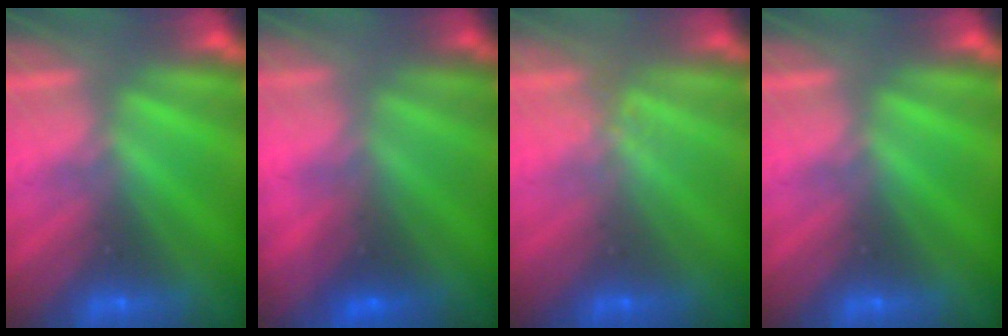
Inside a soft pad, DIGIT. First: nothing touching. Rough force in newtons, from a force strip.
{"total": 3.5}
{"total": 1.0}
{"total": 0.0}